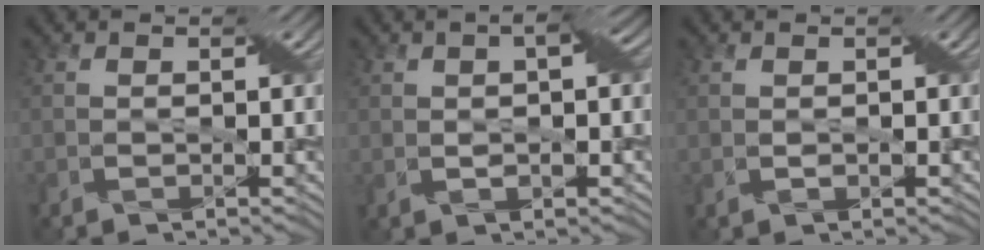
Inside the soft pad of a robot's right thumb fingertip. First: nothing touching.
{"total": 3.5, "force": [0.4, 1.3, 3.2], "torque": [-0.059, 0.008, 0.009]}
{"total": 0.9, "force": [0.2, 0.4, 0.7], "torque": [-0.016, 0.003, 0.006]}